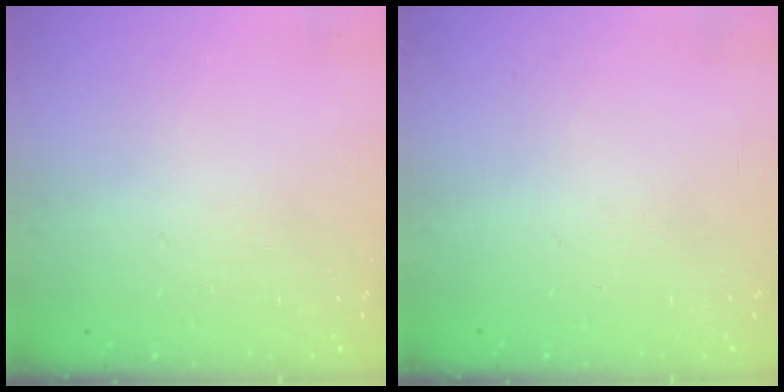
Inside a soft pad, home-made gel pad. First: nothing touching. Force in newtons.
{"total": 0.0}